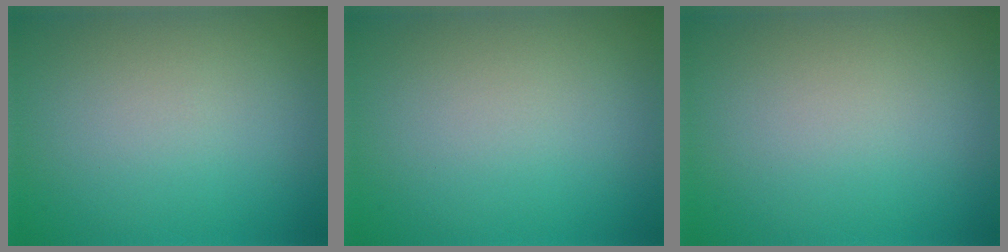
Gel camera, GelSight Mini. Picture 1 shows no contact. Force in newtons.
{"total": 0.0}
{"total": 0.0}